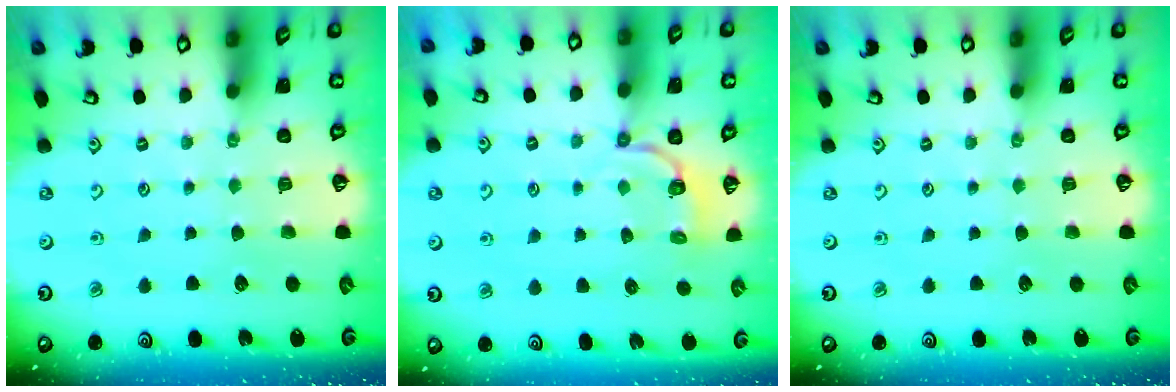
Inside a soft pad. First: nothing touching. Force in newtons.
{"total": 3.5, "press": 2.1, "slide": 2.9}
{"total": 0.0}